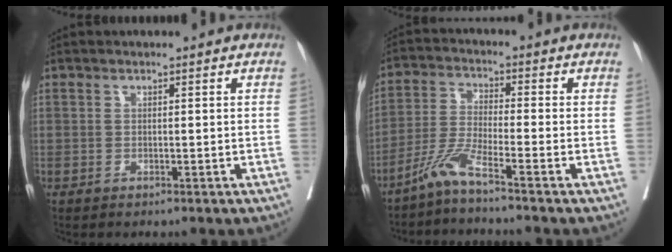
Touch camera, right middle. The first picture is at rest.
{"total": 4.6, "force": [-3.7, -1.0, 2.7], "torque": [-0.062, -0.015, -0.085]}